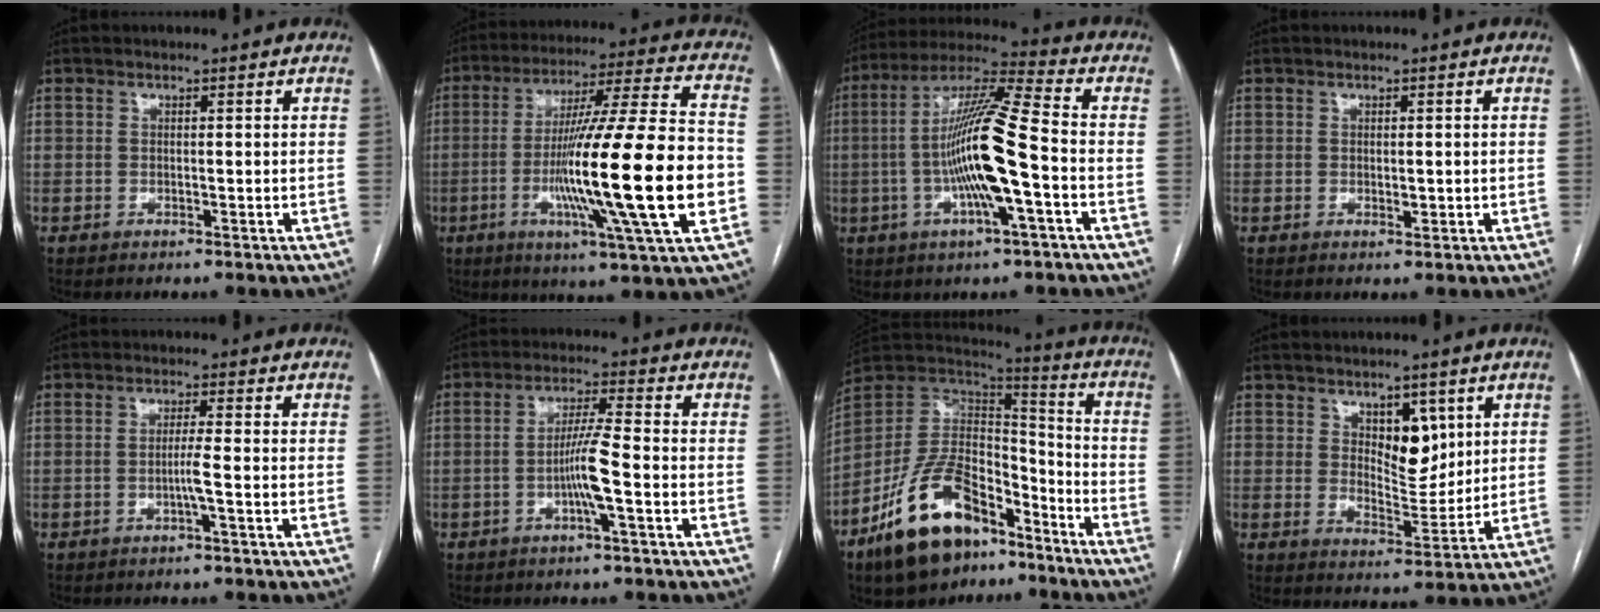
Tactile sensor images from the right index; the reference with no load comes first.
{"total": 25.0, "force": [-4.9, 0.1, 24.5], "torque": [-0.391, -0.017, -0.093]}
{"total": 15.3, "force": [-2.7, 0.5, 15.1], "torque": [-0.285, 0.005, -0.055]}
{"total": 1.4, "force": [0.0, 0.6, 1.2], "torque": [-0.019, -0.004, 0.003]}
{"total": 2.4, "force": [-0.7, -0.6, 2.2], "torque": [-0.040, -0.001, -0.015]}
{"total": 6.1, "force": [-1.7, -0.3, 5.8], "torque": [-0.117, 0.002, -0.033]}
{"total": 19.2, "force": [-12.4, 9.0, 11.7], "torque": [-0.230, 0.021, -0.217]}
{"total": 6.7, "force": [3.2, 3.3, 5.0], "torque": [-0.078, -0.006, 0.059]}